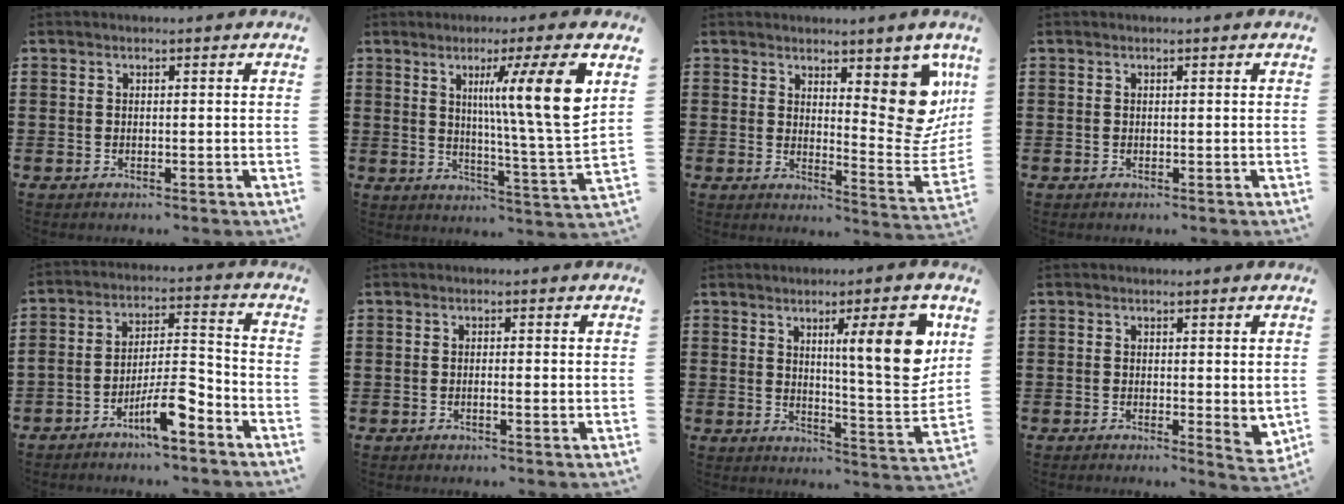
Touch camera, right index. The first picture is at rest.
{"total": 12.4, "force": [4.8, 0.0, 11.5], "torque": [-0.184, -0.017, 0.064]}
{"total": 9.7, "force": [4.9, 4.0, 7.3], "torque": [-0.089, -0.041, 0.088]}
{"total": 0.0}
{"total": 8.3, "force": [-5.5, 1.9, 5.8], "torque": [-0.104, 0.009, -0.100]}
{"total": 1.2, "force": [-0.3, 0.1, 1.2], "torque": [-0.021, -0.002, -0.006]}
{"total": 12.4, "force": [5.2, 2.1, 11.0], "torque": [-0.155, -0.024, 0.073]}
{"total": 2.2, "force": [-0.2, 0.9, 2.0], "torque": [-0.026, -0.003, -0.003]}